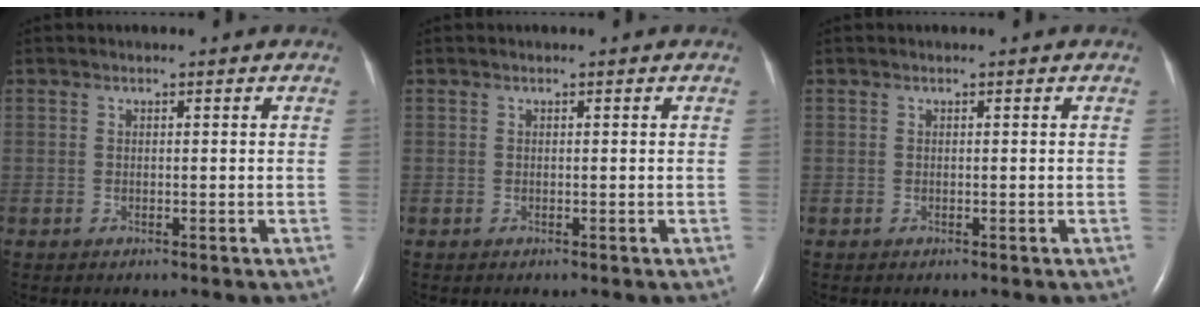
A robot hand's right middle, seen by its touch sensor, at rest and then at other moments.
{"total": 0.0}
{"total": 0.0}